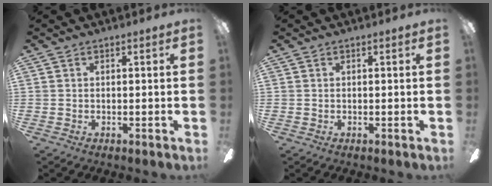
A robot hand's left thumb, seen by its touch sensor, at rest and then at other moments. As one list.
[{"total": 0.0}]